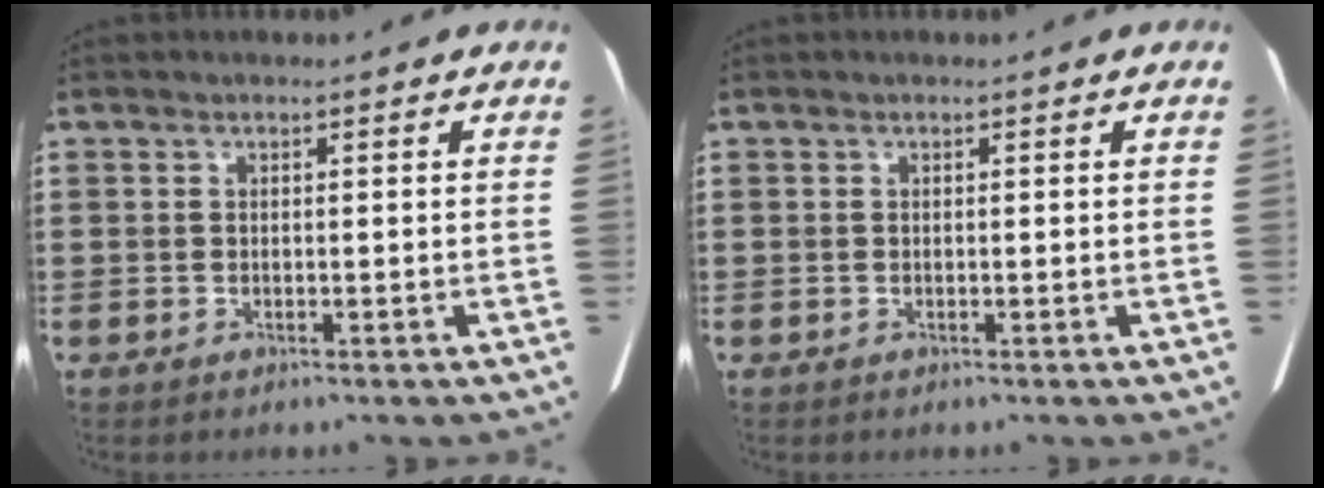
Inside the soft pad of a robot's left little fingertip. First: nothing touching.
{"total": 0.0}